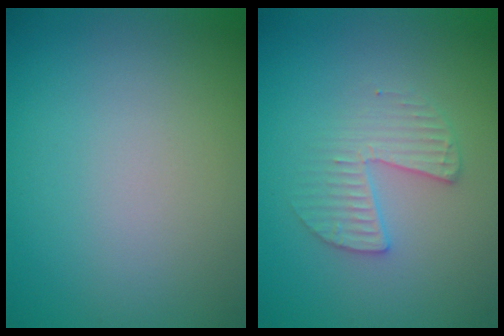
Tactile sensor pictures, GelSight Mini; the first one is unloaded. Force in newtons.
{"total": 2.7, "press": 2.7, "slide": 0.3}